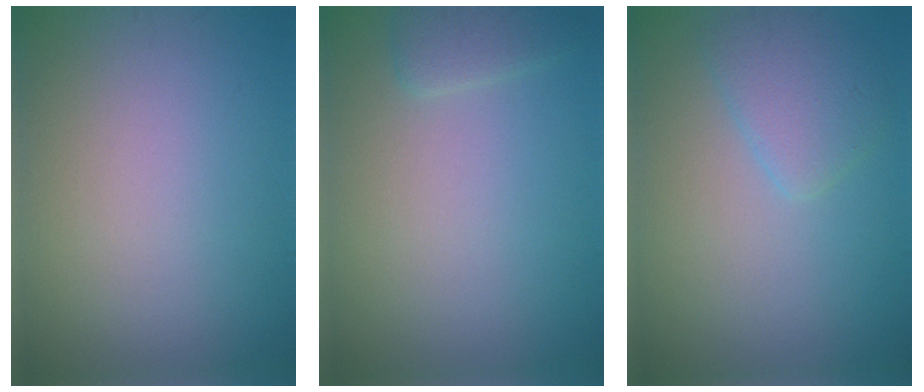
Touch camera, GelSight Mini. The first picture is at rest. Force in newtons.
{"total": 1.6, "press": 1.6, "slide": 0.2}
{"total": 2.6, "press": 2.6, "slide": 0.2}